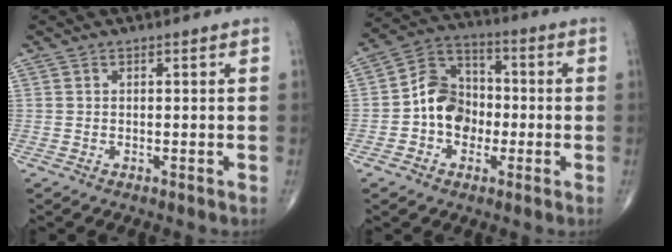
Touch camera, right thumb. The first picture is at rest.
{"total": 10.4, "force": [-1.8, 8.5, 5.8], "torque": [-0.070, 0.039, -0.044]}